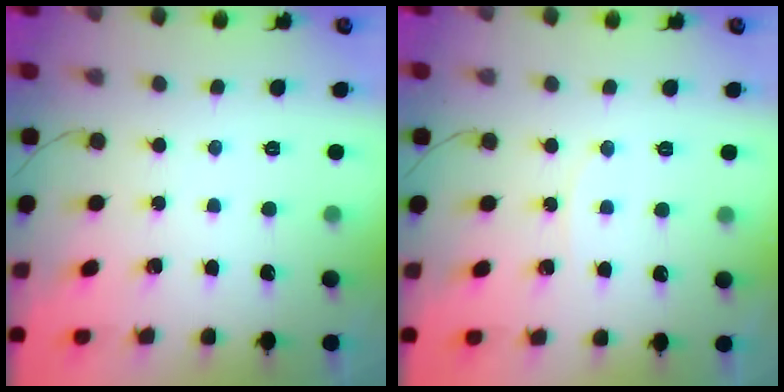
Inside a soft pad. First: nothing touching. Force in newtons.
{"total": 4.4, "press": 4.3, "slide": 0.8}